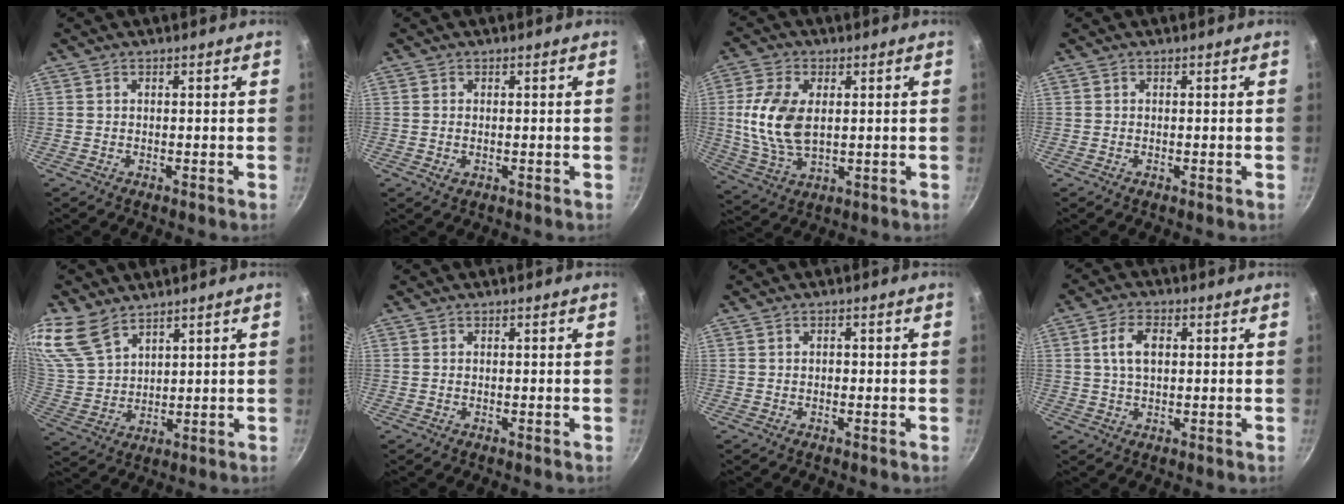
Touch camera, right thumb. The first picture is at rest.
{"total": 1.3, "force": [0.0, 0.9, 1.0], "torque": [-0.016, -0.002, -0.001]}
{"total": 12.2, "force": [1.4, 7.2, 9.8], "torque": [-0.189, -0.009, 0.031]}
{"total": 0.0}
{"total": 11.5, "force": [8.5, 6.3, 4.7], "torque": [-0.091, -0.023, 0.186]}
{"total": 0.0}
{"total": 0.8, "force": [-0.1, 0.6, 0.5], "torque": [-0.006, 0.004, -0.002]}
{"total": 5.9, "force": [1.1, 3.4, 4.7], "torque": [-0.077, 0.008, 0.016]}